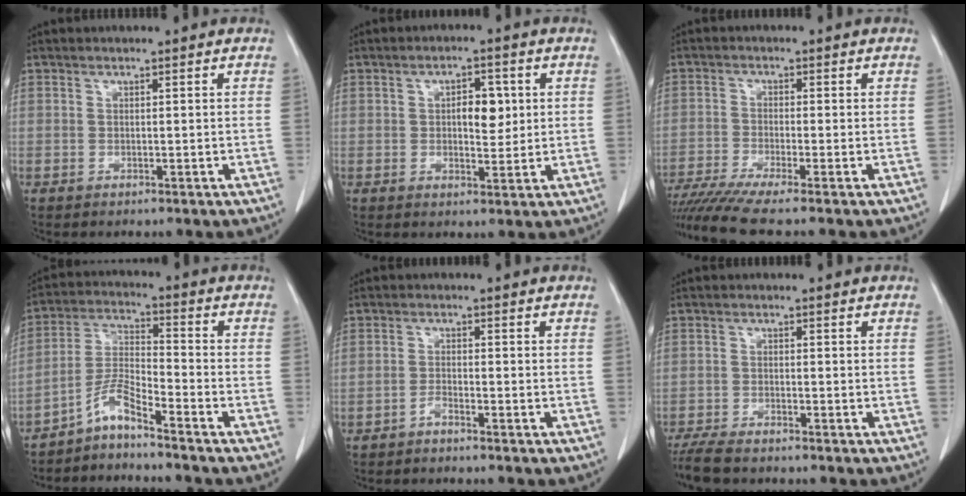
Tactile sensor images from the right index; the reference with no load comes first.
{"total": 4.9, "force": [0.9, 2.4, 4.2], "torque": [-0.062, 0.005, 0.016]}
{"total": 9.3, "force": [-7.8, -0.8, 5.1], "torque": [-0.088, -0.021, -0.134]}
{"total": 5.6, "force": [-4.8, 0.1, 3.0], "torque": [-0.073, -0.004, -0.096]}
{"total": 1.4, "force": [-1.3, 0.1, 0.5], "torque": [-0.010, 0.002, -0.025]}
{"total": 5.4, "force": [-4.8, 0.8, 2.5], "torque": [-0.045, -0.016, -0.086]}